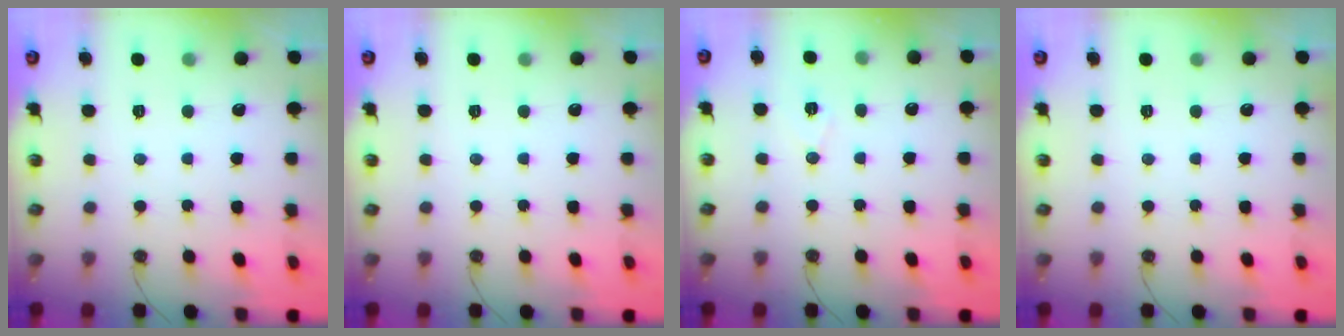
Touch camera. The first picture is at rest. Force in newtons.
{"total": 0.0}
{"total": 7.4, "press": 5.8, "slide": 4.5}
{"total": 0.0}